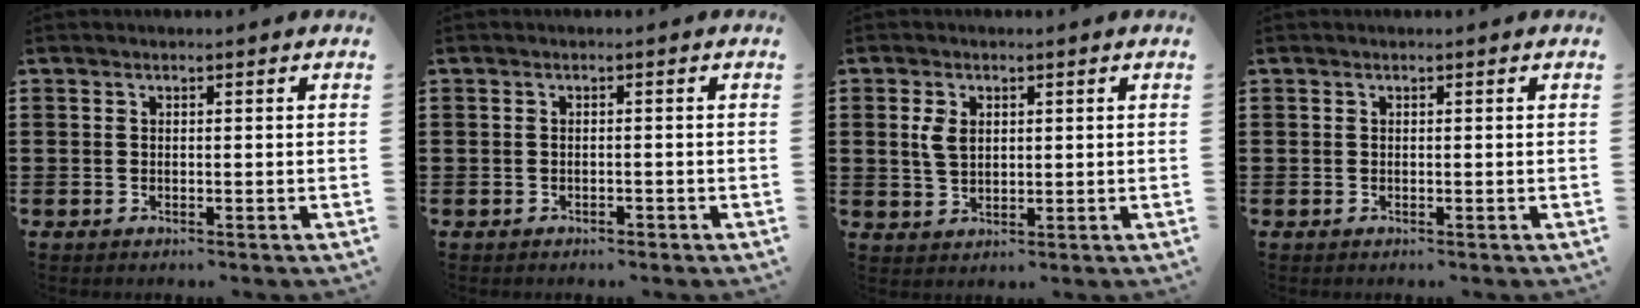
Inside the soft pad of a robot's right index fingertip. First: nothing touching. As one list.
[{"total": 0.8, "force": [-0.7, 0.2, 0.2], "torque": [-0.007, -0.002, -0.015]}, {"total": 3.6, "force": [0.9, 2.3, 2.7], "torque": [-0.066, 0.005, 0.013]}, {"total": 0.0}]